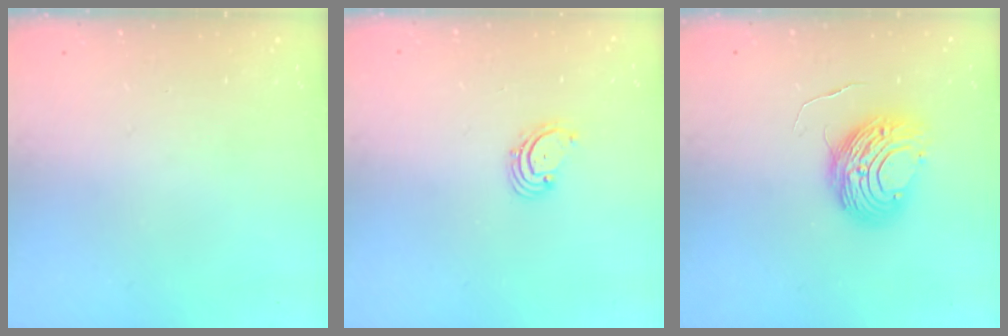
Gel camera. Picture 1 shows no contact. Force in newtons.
{"total": 1.9, "press": 1.8, "slide": 0.2}
{"total": 9.7, "press": 9.7, "slide": 0.6}